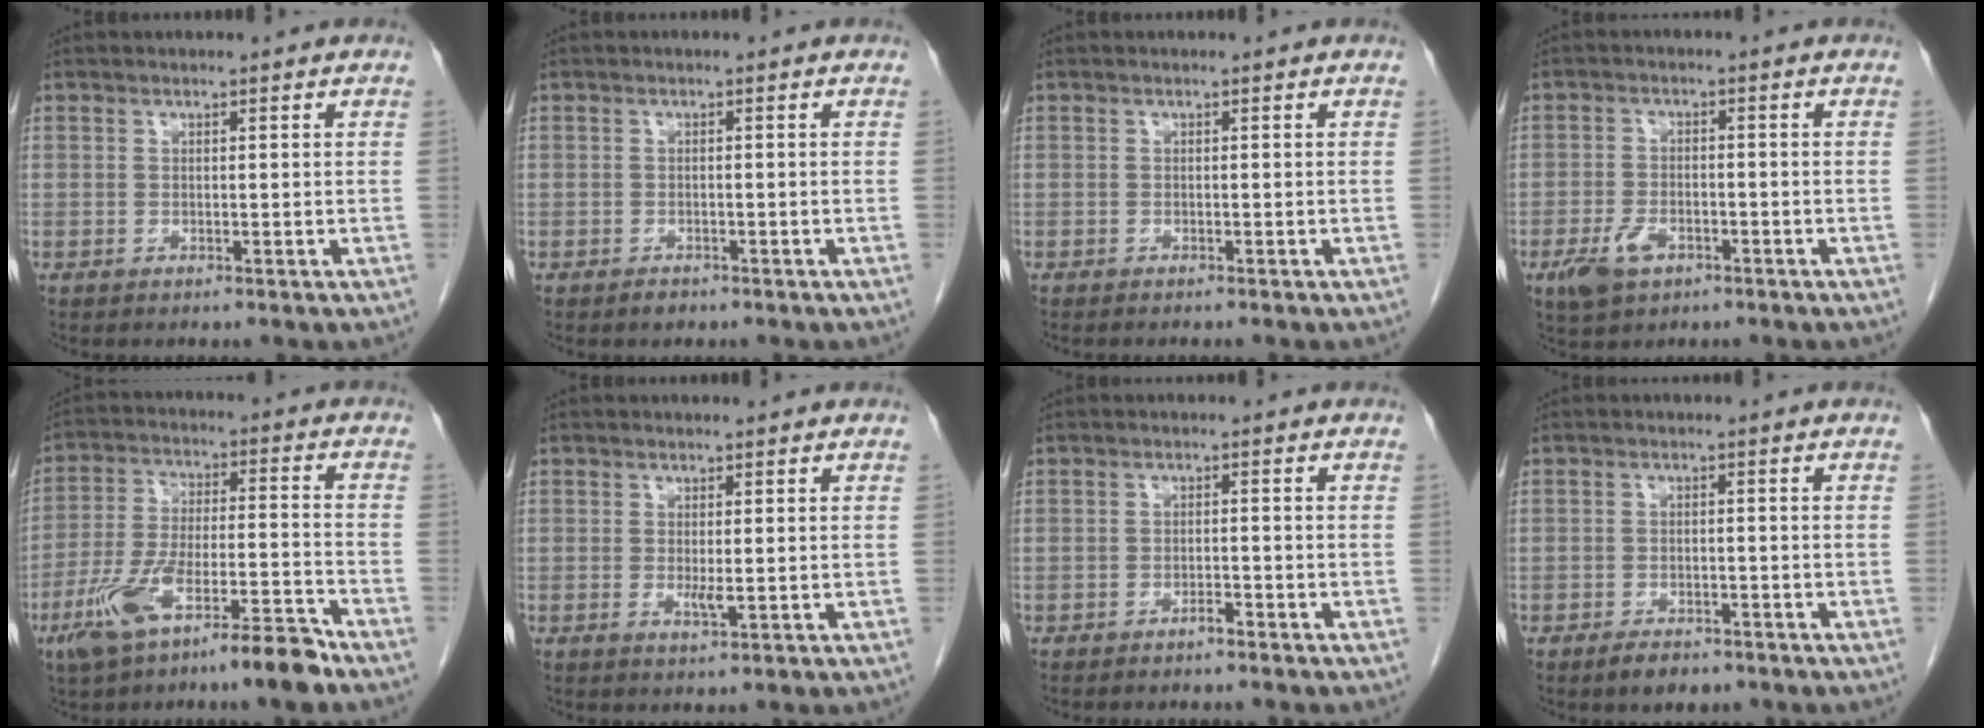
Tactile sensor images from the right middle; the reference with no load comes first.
{"total": 1.1, "force": [-0.9, 0.6, 0.3], "torque": [-0.007, 0.000, -0.012]}
{"total": 1.7, "force": [-1.5, 0.2, 0.7], "torque": [-0.012, -0.002, -0.017]}
{"total": 5.1, "force": [-2.7, 2.8, 3.3], "torque": [-0.070, -0.003, -0.044]}
{"total": 12.7, "force": [-8.6, 1.7, 9.2], "torque": [-0.178, -0.003, -0.152]}
{"total": 1.5, "force": [0.0, 0.3, 1.5], "torque": [-0.028, -0.005, 0.003]}
{"total": 1.7, "force": [-1.5, 0.1, 0.7], "torque": [-0.015, -0.001, -0.022]}
{"total": 3.4, "force": [-2.5, 1.5, 1.7], "torque": [-0.031, -0.001, -0.034]}